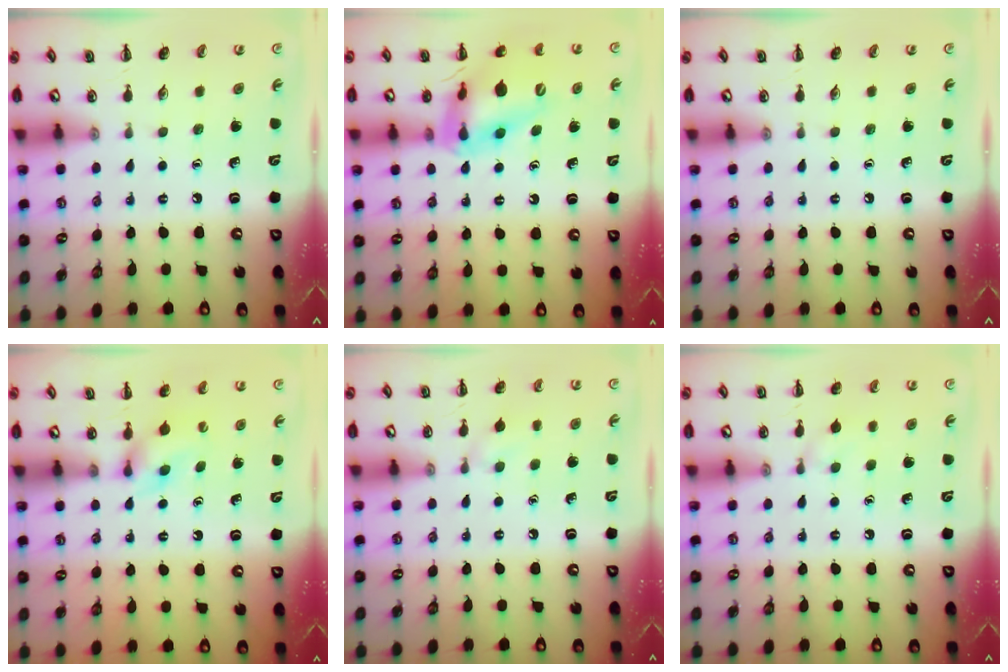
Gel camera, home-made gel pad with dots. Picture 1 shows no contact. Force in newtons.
{"total": 17.4, "press": 17.0, "slide": 4.0}
{"total": 0.0}
{"total": 6.3, "press": 6.2, "slide": 1.4}
{"total": 6.2, "press": 5.9, "slide": 2.0}
{"total": 5.4, "press": 4.9, "slide": 2.1}